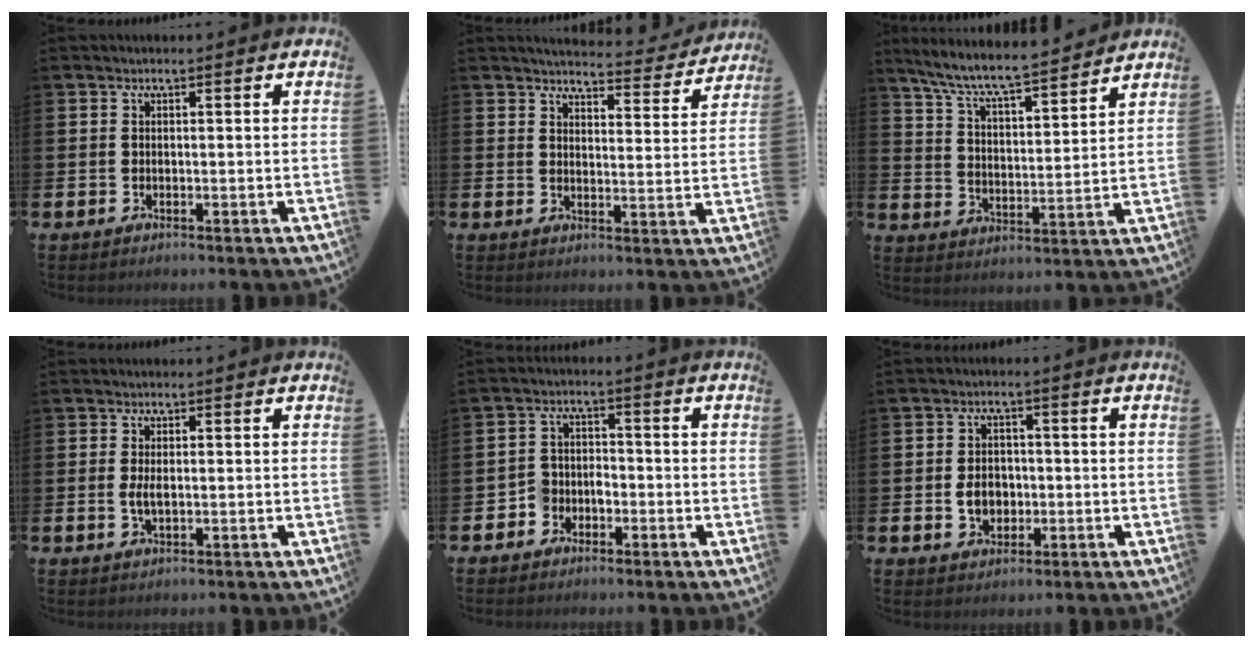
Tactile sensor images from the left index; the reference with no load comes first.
{"total": 4.5, "force": [4.4, 0.8, 0.5], "torque": [-0.014, -0.037, 0.071]}
{"total": 7.9, "force": [7.4, 0.6, 2.7], "torque": [-0.088, -0.051, 0.129]}
{"total": 1.8, "force": [0.1, 0.7, 1.7], "torque": [-0.025, 0.000, -0.002]}
{"total": 3.2, "force": [-2.2, 2.3, 0.2], "torque": [-0.015, 0.002, -0.050]}
{"total": 4.1, "force": [-0.7, 3.3, 2.4], "torque": [-0.030, -0.001, -0.020]}